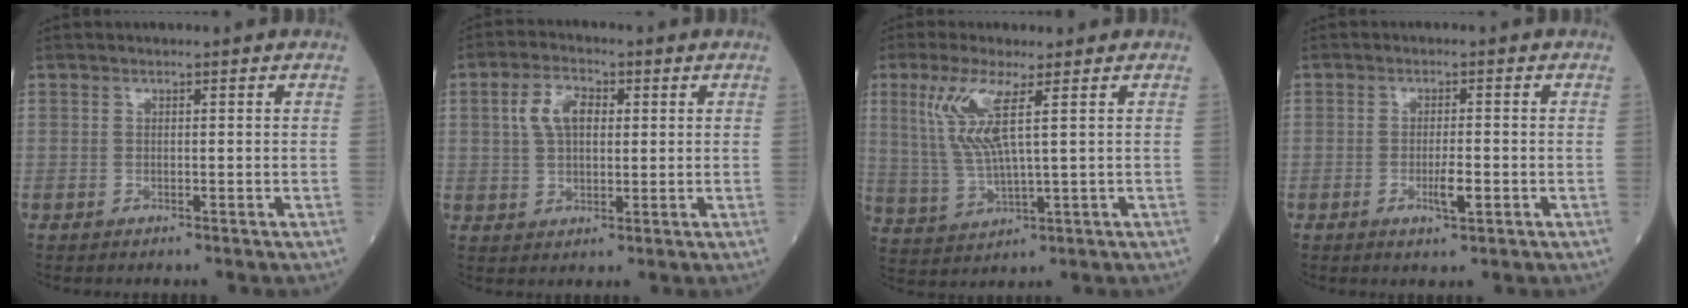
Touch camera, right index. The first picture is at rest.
{"total": 6.0, "force": [1.7, 3.3, 4.8], "torque": [-0.101, 0.017, 0.035]}
{"total": 8.3, "force": [3.0, 0.6, 7.7], "torque": [-0.184, -0.002, 0.067]}
{"total": 3.1, "force": [-0.9, 0.4, 2.9], "torque": [-0.053, -0.002, -0.011]}